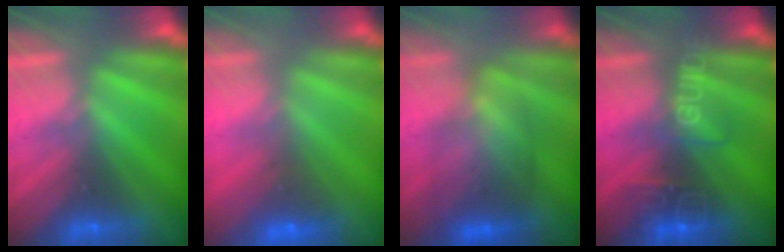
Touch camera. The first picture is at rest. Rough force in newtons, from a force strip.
{"total": 5.0}
{"total": 3.5}
{"total": 2.7}